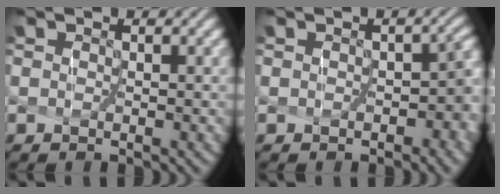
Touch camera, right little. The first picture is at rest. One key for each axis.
{"total": 4.7, "fx": -1.4, "fy": 2.9, "fz": 3.4, "tx": -0.034, "ty": -0.004, "tz": -0.021}